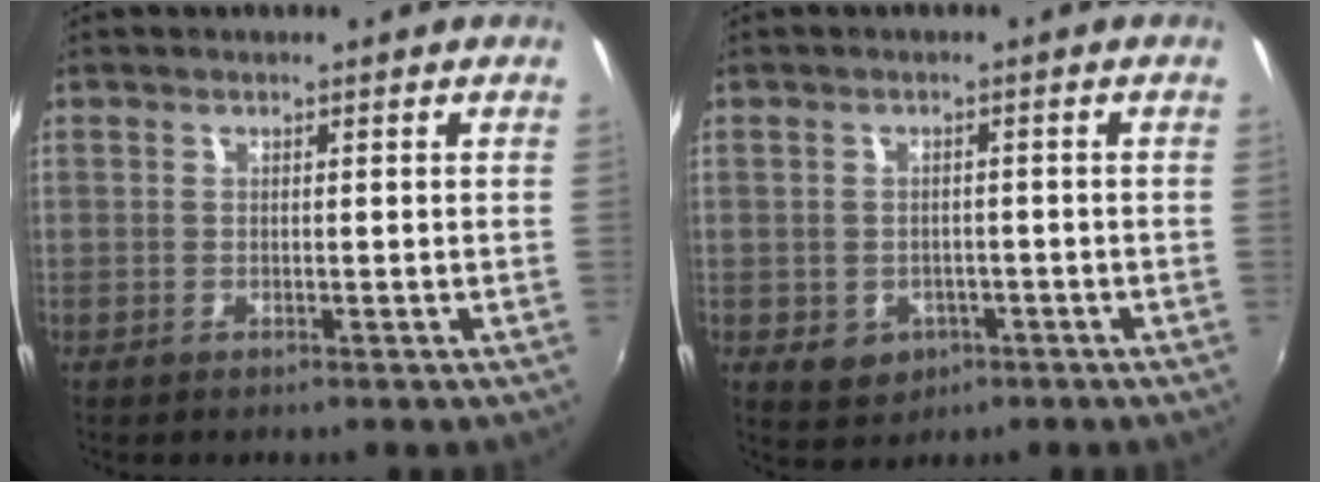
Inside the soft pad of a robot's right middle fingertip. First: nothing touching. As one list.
[{"total": 5.4, "force": [-2.0, 4.5, 2.0], "torque": [-0.051, -0.003, -0.016]}]